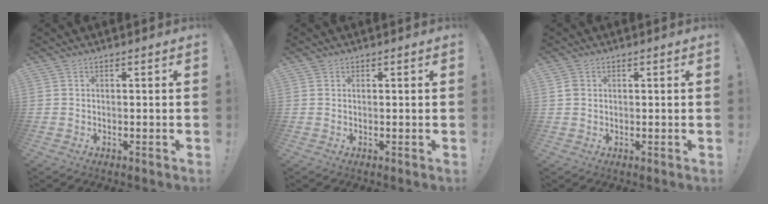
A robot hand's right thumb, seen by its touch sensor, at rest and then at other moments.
{"total": 0.8, "force": [0.5, 0.6, 0.0], "torque": [0.002, 0.000, 0.009]}
{"total": 1.7, "force": [0.6, 1.4, 0.7], "torque": [-0.010, 0.004, 0.011]}